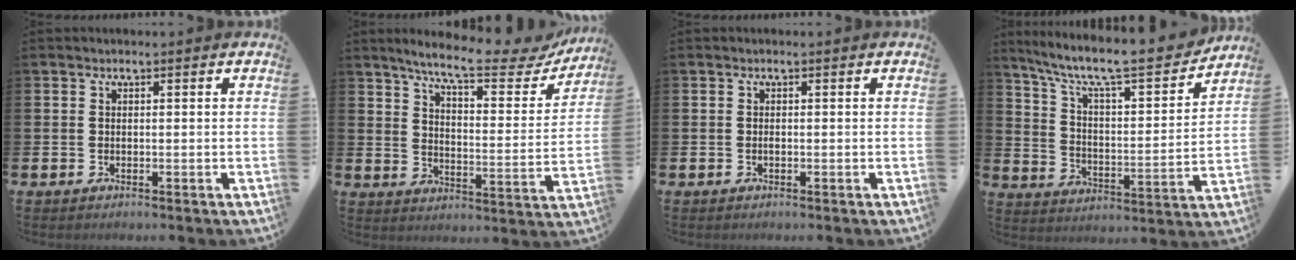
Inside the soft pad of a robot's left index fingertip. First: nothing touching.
{"total": 9.4, "force": [8.1, 1.5, 4.6], "torque": [-0.106, -0.050, 0.132]}
{"total": 0.0}
{"total": 9.9, "force": [8.6, 1.8, 4.7], "torque": [-0.121, -0.061, 0.140]}